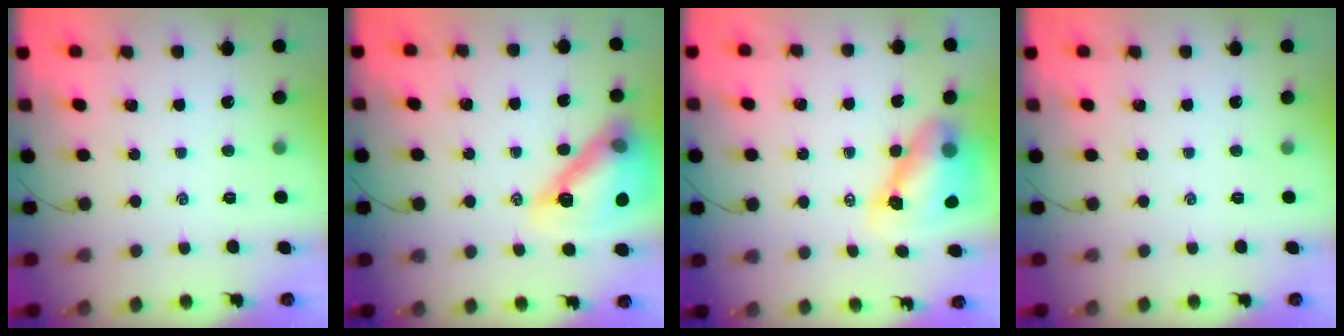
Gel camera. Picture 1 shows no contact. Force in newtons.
{"total": 20.5, "press": 20.2, "slide": 3.4}
{"total": 9.0, "press": 8.6, "slide": 2.4}
{"total": 0.0}